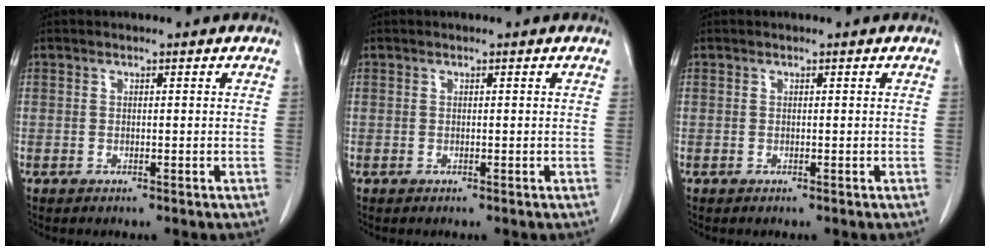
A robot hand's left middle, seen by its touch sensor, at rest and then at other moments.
{"total": 0.0}
{"total": 0.0}